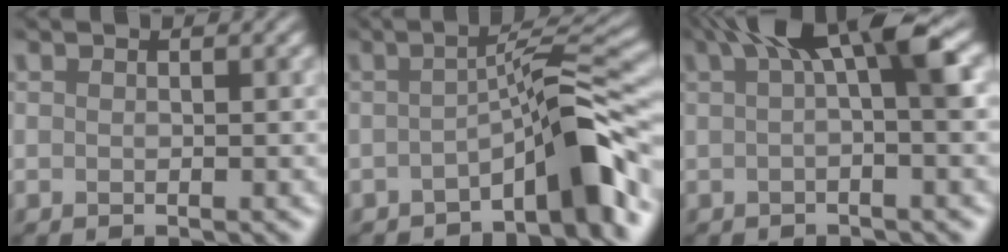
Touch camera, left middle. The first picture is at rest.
{"total": 6.0, "force": [-3.1, 0.6, 5.2], "torque": [-0.075, 0.021, -0.052]}
{"total": 5.5, "force": [2.1, 0.6, 5.1], "torque": [-0.073, 0.021, 0.030]}